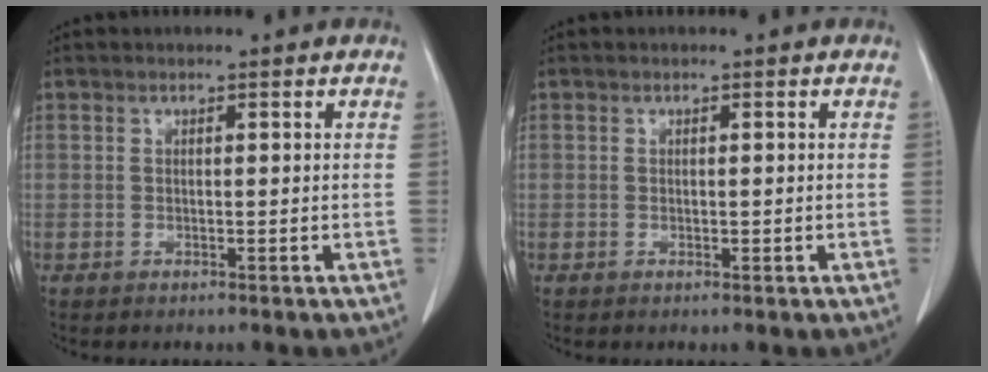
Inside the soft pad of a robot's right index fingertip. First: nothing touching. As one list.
[{"total": 0.5, "force": [-0.1, 0.3, 0.4], "torque": [-0.005, 0.000, -0.002]}]